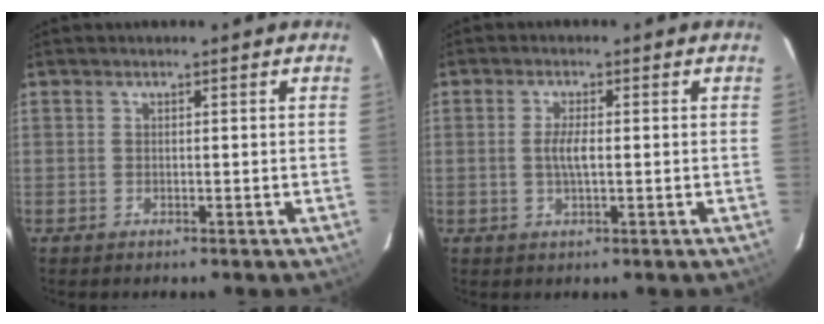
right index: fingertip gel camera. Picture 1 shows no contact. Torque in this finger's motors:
{"motor_torque": [0.80, -0.06, 0.42, 0.10]}